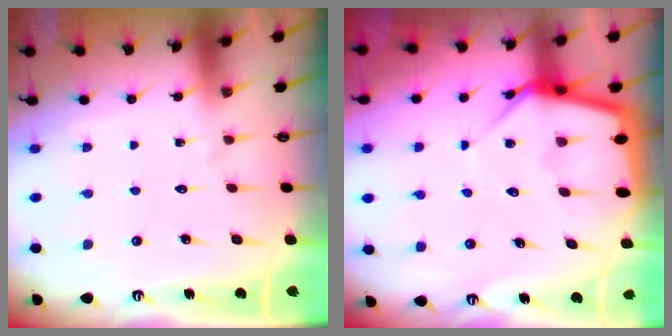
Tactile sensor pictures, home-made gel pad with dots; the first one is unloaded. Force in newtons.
{"total": 8.8, "press": 8.7, "slide": 0.8}